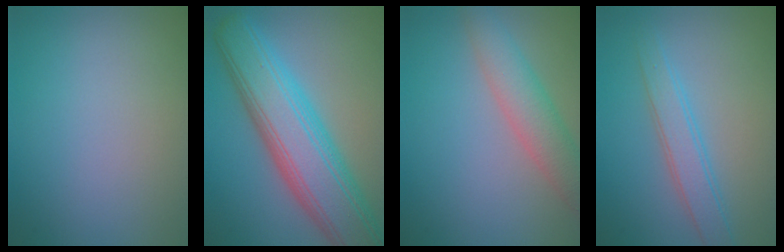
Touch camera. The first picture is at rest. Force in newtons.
{"total": 10.0, "press": 10.0, "slide": 0.2}
{"total": 4.1, "press": 4.1, "slide": 0.2}
{"total": 2.9, "press": 2.9, "slide": 0.1}